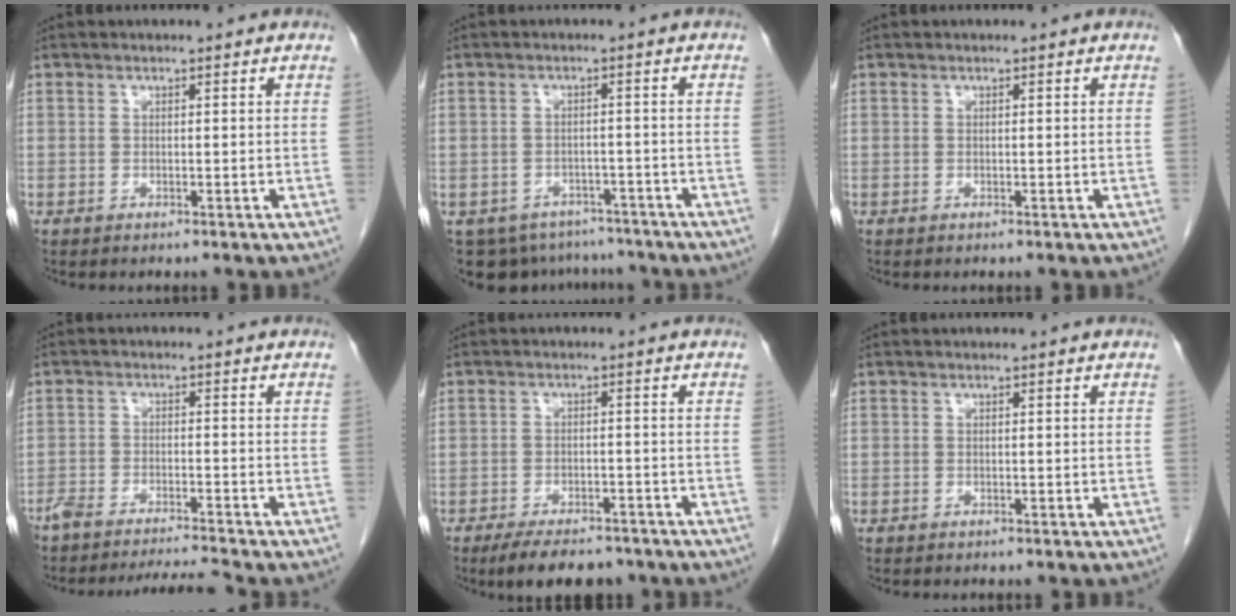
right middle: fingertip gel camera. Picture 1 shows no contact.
{"total": 10.5, "force": [-8.7, 5.6, 2.0], "torque": [-0.039, 0.007, -0.104]}
{"total": 0.0}
{"total": 6.7, "force": [-6.4, -0.8, 1.9], "torque": [-0.029, -0.002, -0.108]}
{"total": 8.5, "force": [-6.8, 3.2, 4.0], "torque": [-0.057, -0.003, -0.101]}
{"total": 0.0}